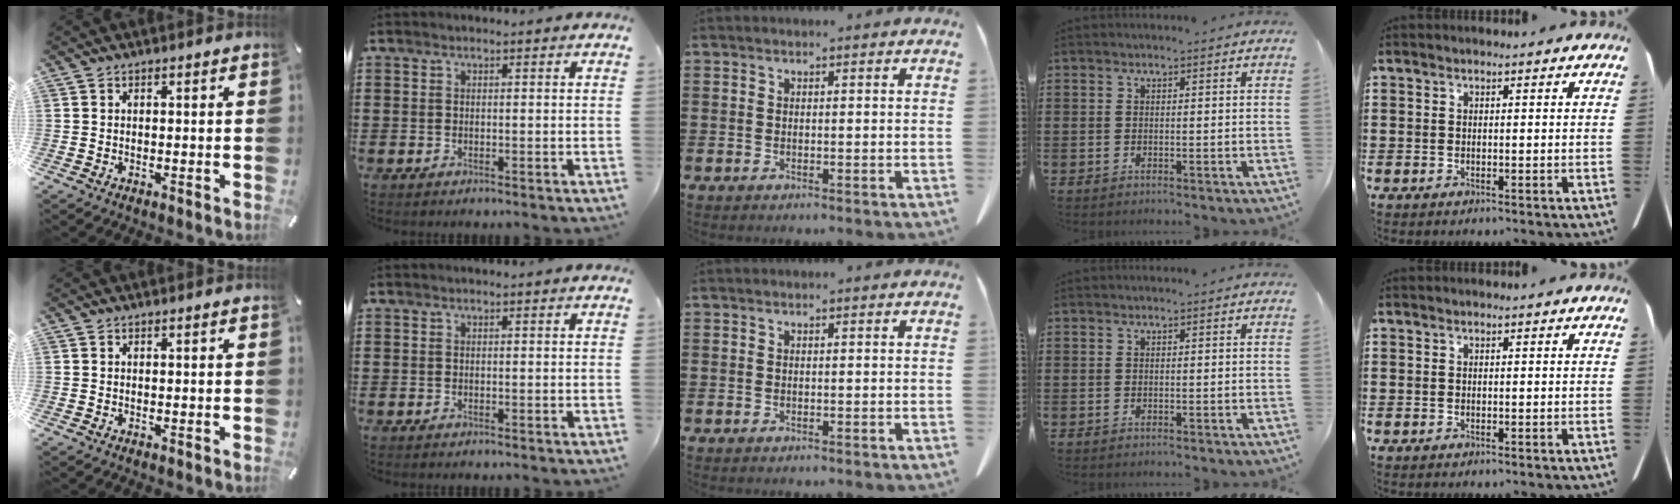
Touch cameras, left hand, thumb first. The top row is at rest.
{}